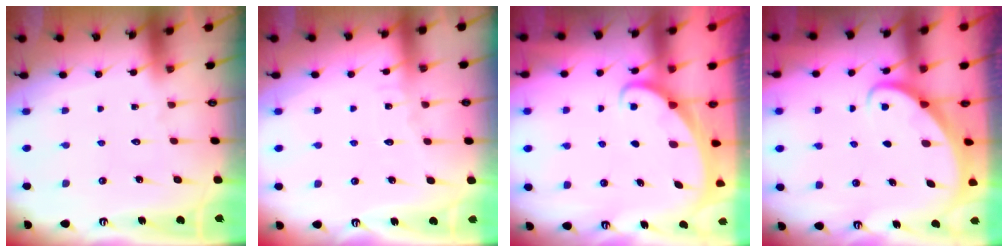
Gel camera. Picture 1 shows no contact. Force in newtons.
{"total": 3.6, "press": 3.5, "slide": 0.4}
{"total": 1.7, "press": 1.7, "slide": 0.2}
{"total": 2.2, "press": 2.2, "slide": 0.2}